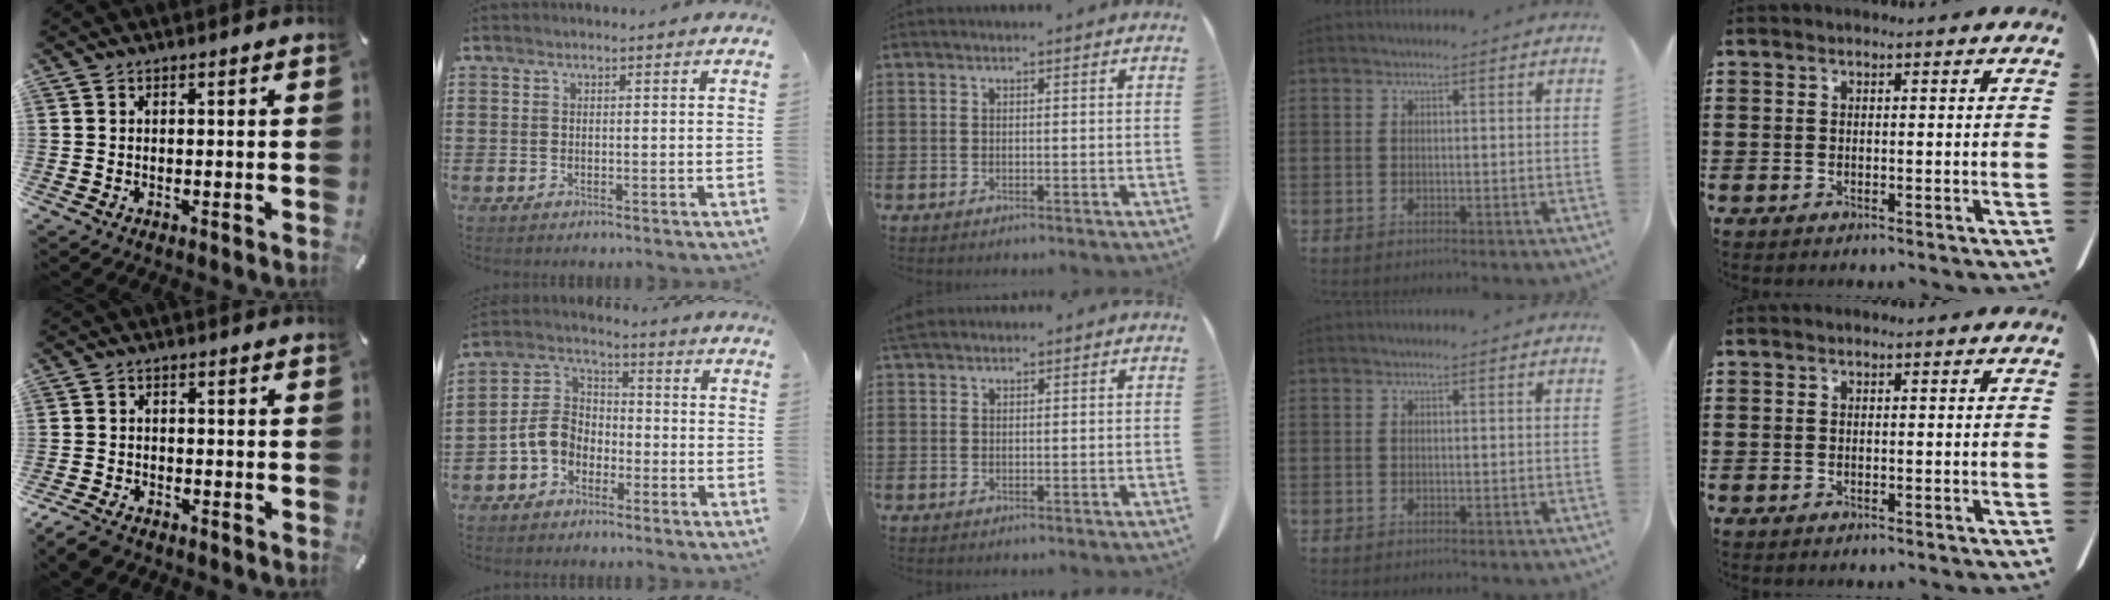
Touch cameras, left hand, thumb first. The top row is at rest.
{"thumb": {"total": 3.8, "force": [-3.1, 1.7, 1.4], "torque": [-0.041, 0.011, -0.063]}, "index": {"total": 6.2, "force": [-2.5, 4.8, 3.0], "torque": [-0.098, 0.002, -0.061]}, "middle": {"total": 1.6, "force": [1.4, 0.5, 0.7], "torque": [-0.018, 0.002, 0.028]}}